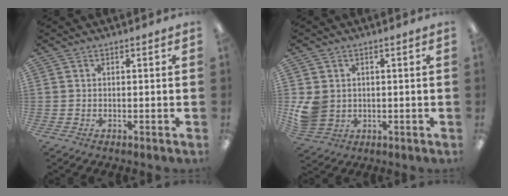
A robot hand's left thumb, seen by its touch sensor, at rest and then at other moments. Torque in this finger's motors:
{"motor_torque": [0.97, 1.21, 0.49, -0.55, 0.04]}